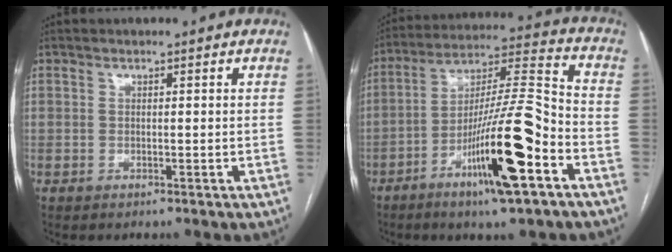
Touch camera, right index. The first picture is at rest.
{"total": 17.4, "force": [-7.8, 1.0, 15.6], "torque": [-0.283, -0.009, -0.132]}